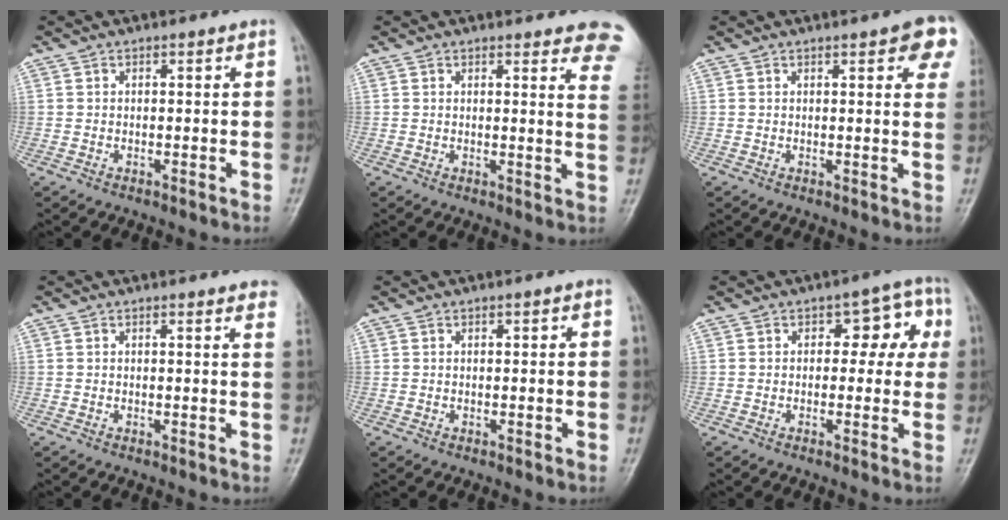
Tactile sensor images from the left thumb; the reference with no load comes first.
{"total": 9.7, "force": [8.0, 2.6, 4.9], "torque": [-0.018, -0.033, 0.066]}
{"total": 7.9, "force": [3.8, 2.4, 6.5], "torque": [-0.054, -0.007, 0.037]}
{"total": 4.6, "force": [3.9, 0.8, 2.2], "torque": [-0.013, -0.007, 0.027]}
{"total": 1.1, "force": [0.3, 0.5, 0.9], "torque": [-0.011, 0.002, 0.004]}
{"total": 7.1, "force": [1.3, 4.5, 5.3], "torque": [-0.019, 0.017, 0.008]}